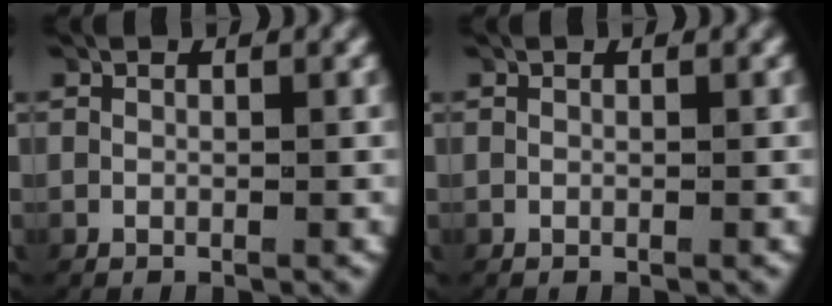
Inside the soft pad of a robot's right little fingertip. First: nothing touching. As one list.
[{"total": 0.0}]